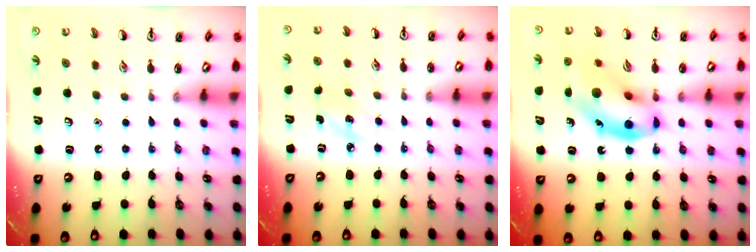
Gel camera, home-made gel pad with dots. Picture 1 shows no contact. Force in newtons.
{"total": 4.0, "press": 3.8, "slide": 1.2}
{"total": 14.0, "press": 13.7, "slide": 2.9}